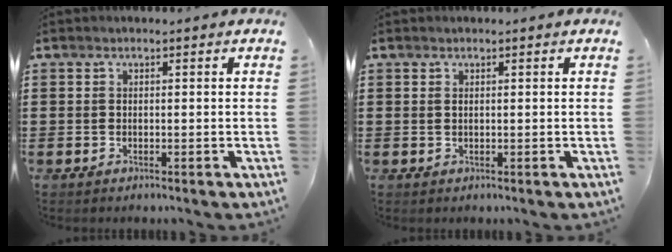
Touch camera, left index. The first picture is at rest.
{"total": 0.6, "force": [0.2, 0.1, 0.6], "torque": [-0.012, 0.000, 0.004]}